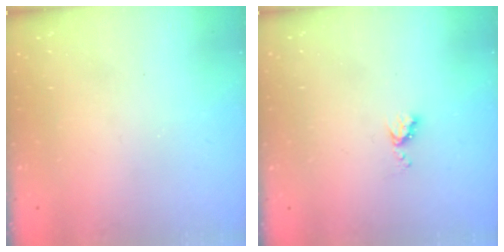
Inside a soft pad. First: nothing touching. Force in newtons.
{"total": 4.4, "press": 4.3, "slide": 0.5}